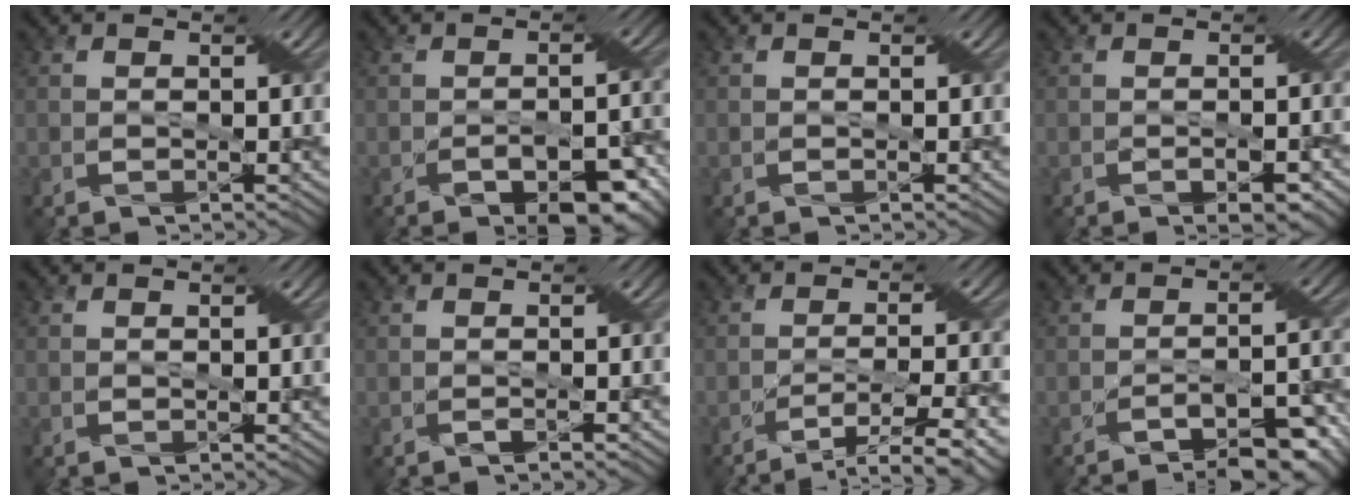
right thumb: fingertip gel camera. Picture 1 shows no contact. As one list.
[{"total": 7.6, "force": [-4.7, 3.3, 4.9], "torque": [-0.069, -0.020, -0.069]}, {"total": 0.0}, {"total": 2.8, "force": [-1.5, 0.9, 2.1], "torque": [-0.028, -0.003, -0.017]}, {"total": 0.0}, {"total": 0.6, "force": [-0.5, -0.4, 0.0], "torque": [-0.002, 0.001, -0.009]}, {"total": 7.8, "force": [-4.7, 1.2, 6.1], "torque": [-0.110, -0.002, -0.070]}, {"total": 9.4, "force": [-7.1, 2.5, 5.8], "torque": [-0.089, 0.000, -0.098]}]